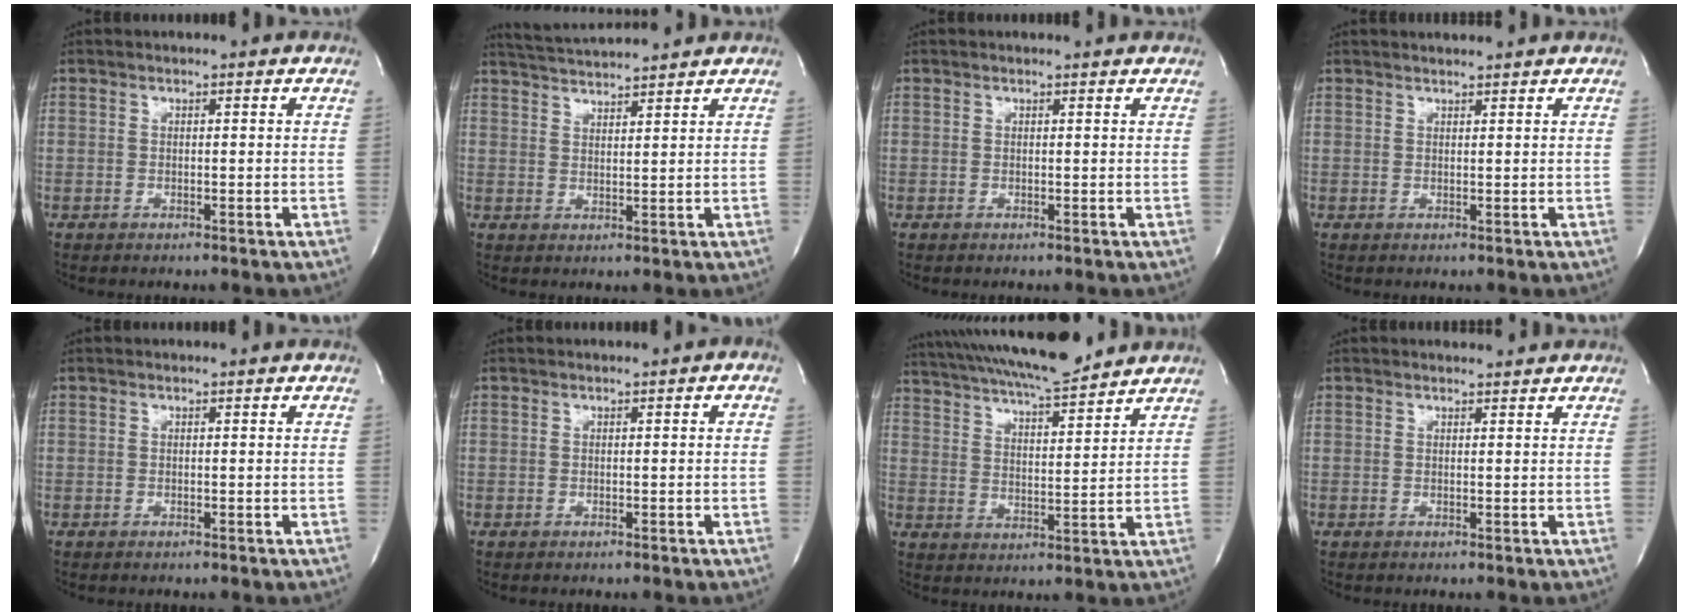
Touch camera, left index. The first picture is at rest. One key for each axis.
{"total": 7.8, "fx": 7.4, "fy": 0.0, "fz": 2.2, "tx": -0.048, "ty": 0.022, "tz": 0.124}
{"total": 1.8, "fx": 1.7, "fy": 0.2, "fz": 0.4, "tx": -0.010, "ty": 0.006, "tz": 0.016}
{"total": 2.2, "fx": 2.1, "fy": 0.1, "fz": 0.4, "tx": -0.006, "ty": 0.012, "tz": 0.035}
{"total": 0.0}
{"total": 0.8, "fx": -0.2, "fy": 0.4, "fz": 0.6, "tx": -0.008, "ty": 0.000, "tz": -0.005}
{"total": 17.4, "fx": 15.3, "fy": 2.0, "fz": 8.1, "tx": -0.151, "ty": 0.024, "tz": 0.243}
{"total": 1.7, "fx": 1.7, "fy": 0.3, "fz": 0.2, "tx": -0.012, "ty": 0.004, "tz": 0.023}